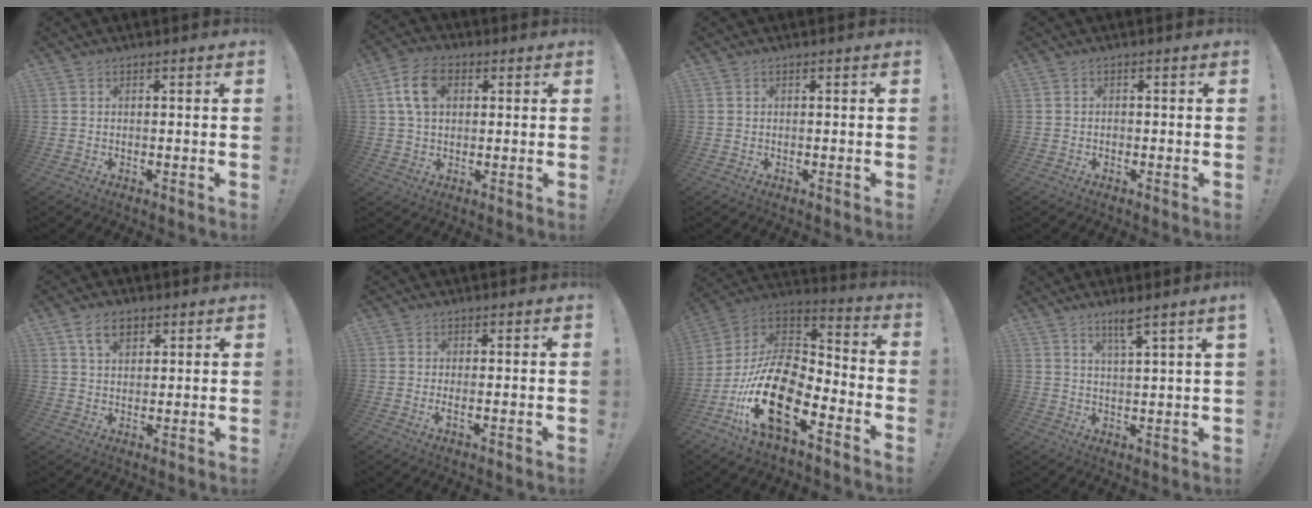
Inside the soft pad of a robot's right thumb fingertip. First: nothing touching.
{"total": 10.4, "force": [3.0, 6.8, 7.3], "torque": [-0.138, 0.010, 0.058]}
{"total": 0.0}
{"total": 0.9, "force": [-0.7, 0.5, 0.3], "torque": [-0.011, 0.004, -0.011]}
{"total": 6.5, "force": [3.6, 4.0, 3.7], "torque": [-0.068, -0.003, 0.067]}
{"total": 1.0, "force": [0.0, 0.0, 1.0], "torque": [-0.019, -0.002, -0.001]}
{"total": 22.0, "force": [-9.8, 10.6, 16.6], "torque": [-0.364, 0.045, -0.165]}
{"total": 5.1, "force": [3.4, -0.7, 3.8], "torque": [-0.058, -0.019, 0.050]}